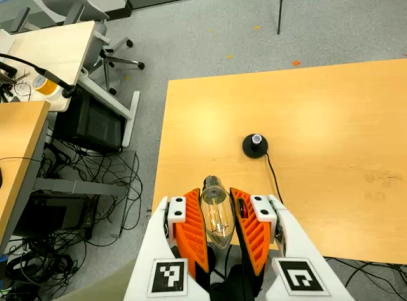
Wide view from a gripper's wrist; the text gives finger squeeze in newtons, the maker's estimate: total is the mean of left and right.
{"total": 19.1, "left": 21.0, "right": 17.3}